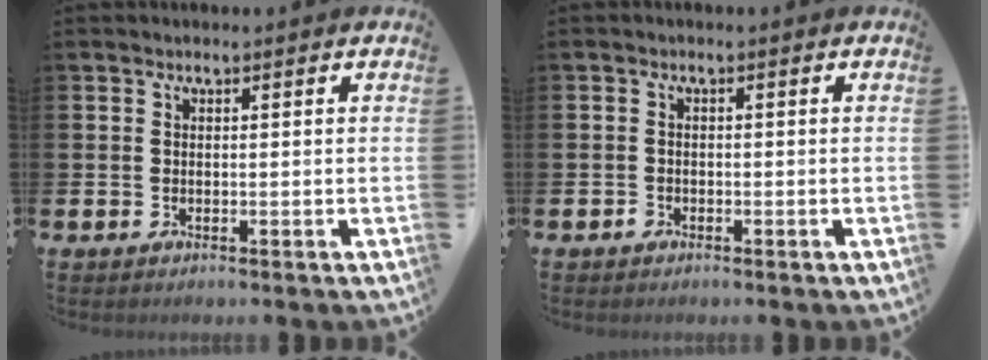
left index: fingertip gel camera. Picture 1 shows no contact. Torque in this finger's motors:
{"motor_torque": [0.06, 0.00, 0.02, 0.01]}